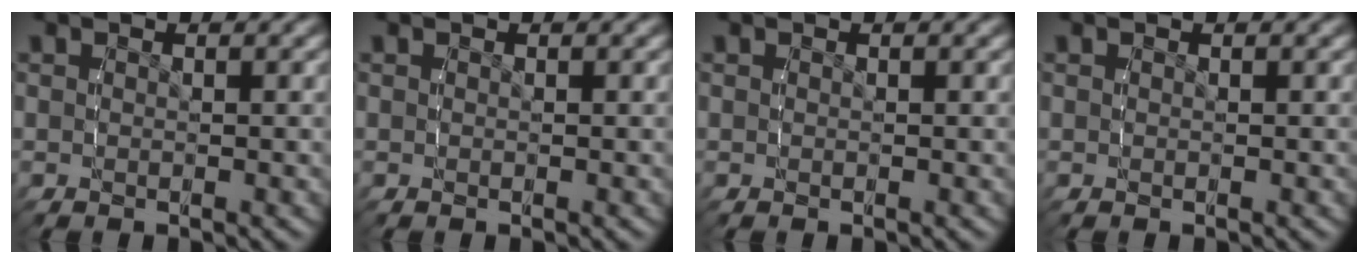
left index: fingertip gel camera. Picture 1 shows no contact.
{"total": 0.0}
{"total": 0.0}
{"total": 0.0}